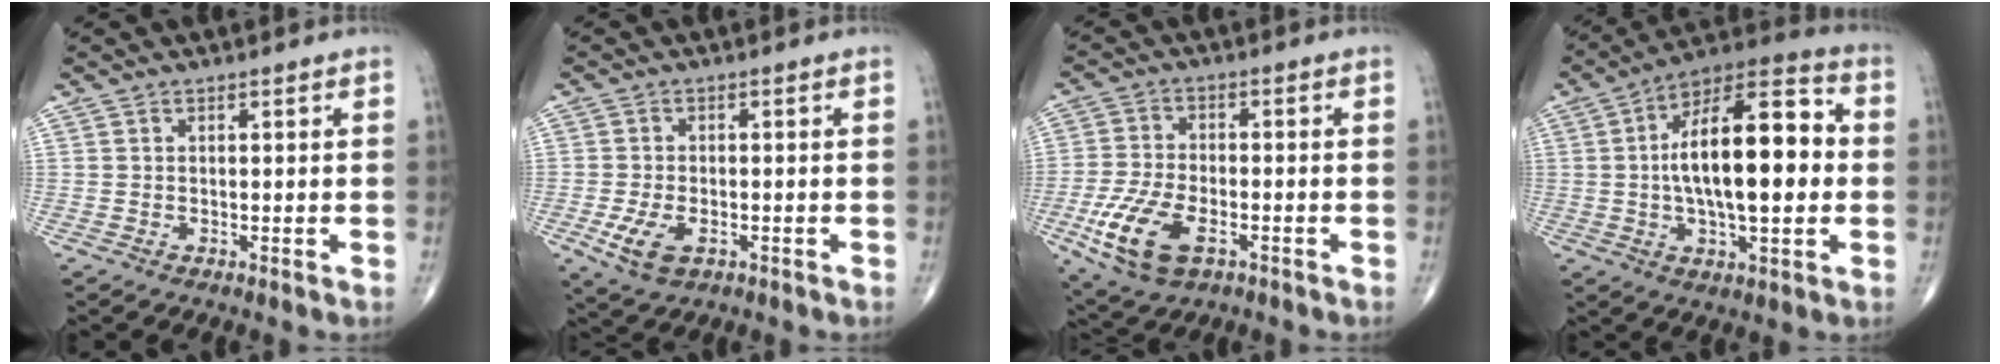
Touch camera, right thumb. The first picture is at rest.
{"total": 5.9, "force": [-2.2, 3.2, 4.4], "torque": [-0.091, -0.001, -0.033]}
{"total": 11.9, "force": [-4.7, 6.1, 9.1], "torque": [-0.188, 0.004, -0.083]}
{"total": 21.0, "force": [0.6, 8.4, 19.2], "torque": [-0.299, 0.027, 0.001]}